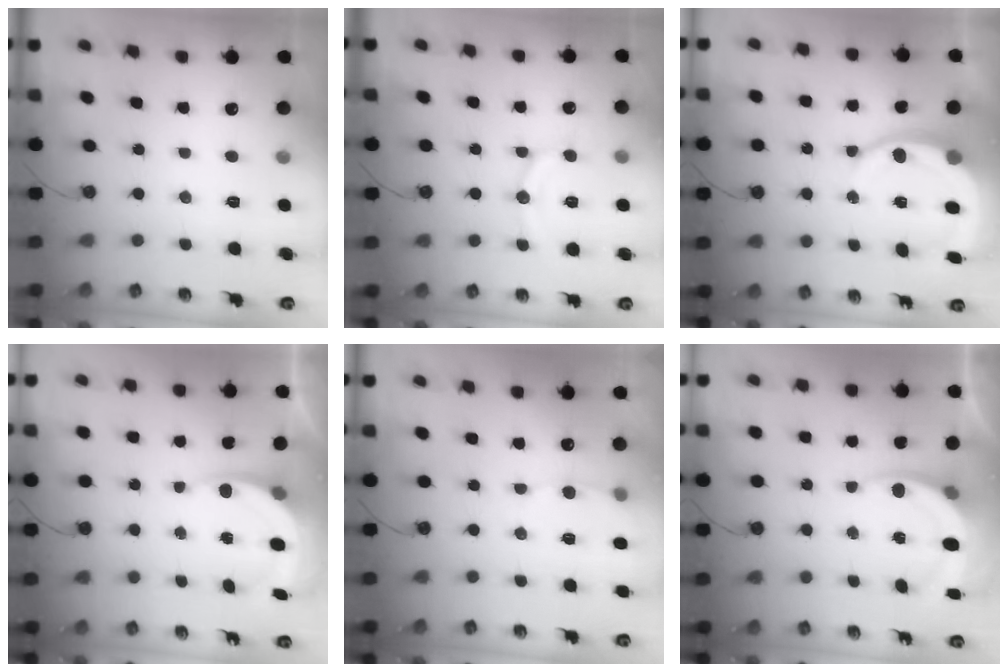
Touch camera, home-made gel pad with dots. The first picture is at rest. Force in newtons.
{"total": 10.5, "press": 10.5, "slide": 1.0}
{"total": 10.4, "press": 10.4, "slide": 1.3}
{"total": 5.6, "press": 5.5, "slide": 1.2}
{"total": 6.2, "press": 6.2, "slide": 1.1}
{"total": 7.0, "press": 6.9, "slide": 1.4}